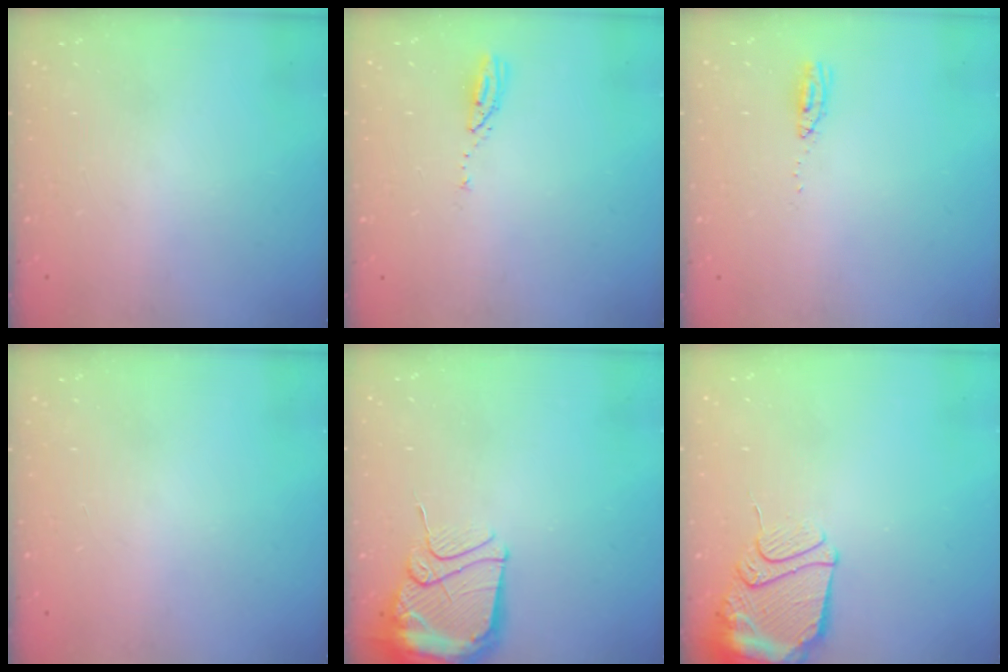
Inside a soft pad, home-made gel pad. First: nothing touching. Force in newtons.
{"total": 3.6, "press": 3.6, "slide": 0.3}
{"total": 3.6, "press": 3.4, "slide": 1.3}
{"total": 0.0}
{"total": 13.3, "press": 13.2, "slide": 1.4}
{"total": 13.3, "press": 13.2, "slide": 1.4}